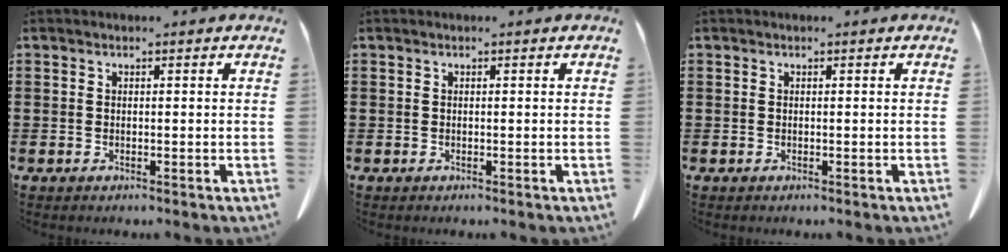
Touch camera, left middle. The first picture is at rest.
{"total": 0.0}
{"total": 0.0}